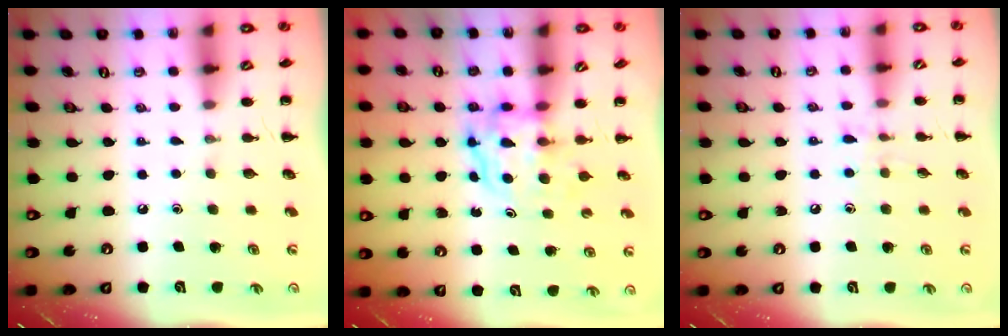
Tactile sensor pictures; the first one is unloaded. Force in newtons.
{"total": 3.9, "press": 3.9, "slide": 0.4}
{"total": 7.0, "press": 6.8, "slide": 1.9}